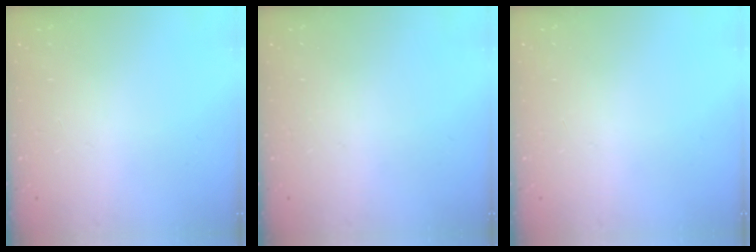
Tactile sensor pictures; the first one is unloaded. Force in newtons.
{"total": 0.0}
{"total": 0.0}